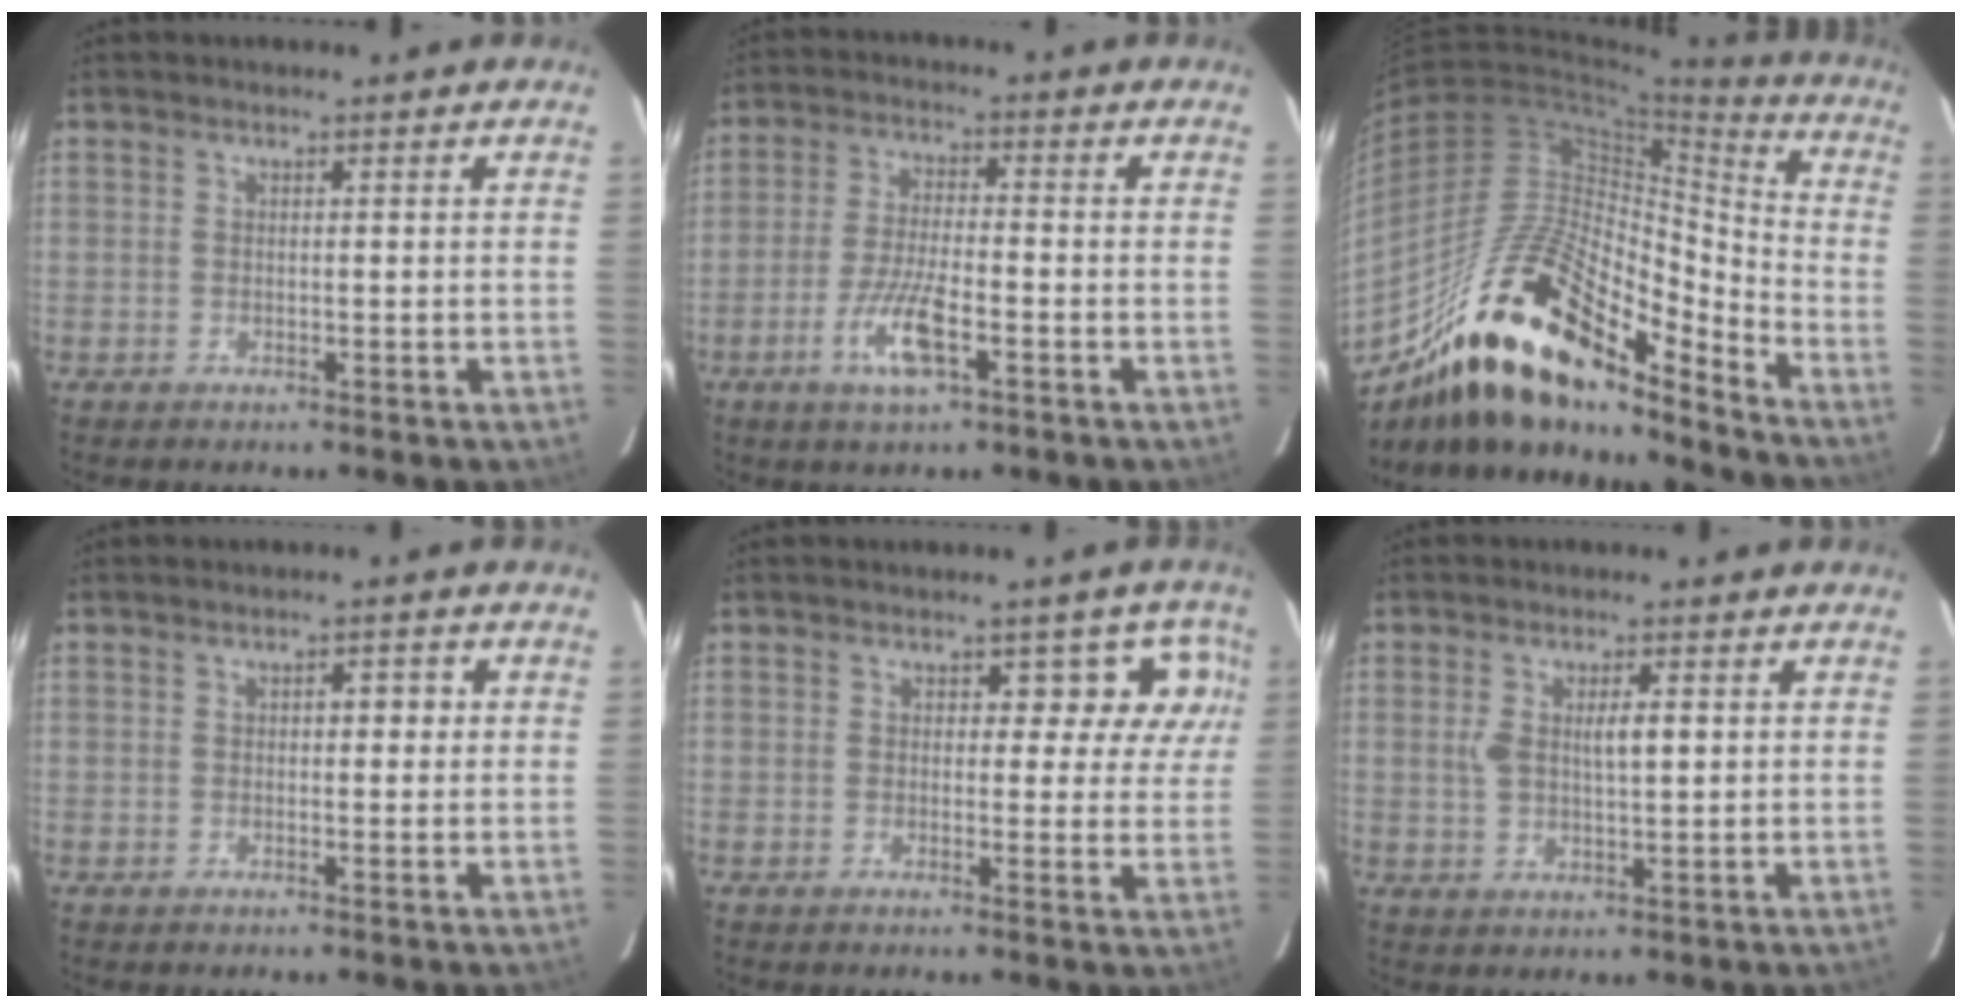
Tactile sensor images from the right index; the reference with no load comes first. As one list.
[{"total": 7.6, "force": [-3.4, 1.4, 6.6], "torque": [-0.134, -0.008, -0.062]}, {"total": 21.9, "force": [-15.0, 6.5, 14.7], "torque": [-0.263, 0.018, -0.259]}, {"total": 1.9, "force": [0.3, 0.9, 1.7], "torque": [-0.023, 0.012, 0.003]}, {"total": 5.8, "force": [2.3, 3.6, 3.8], "torque": [-0.013, 0.012, 0.014]}, {"total": 4.6, "force": [0.9, 1.4, 4.3], "torque": [-0.080, 0.005, 0.018]}]